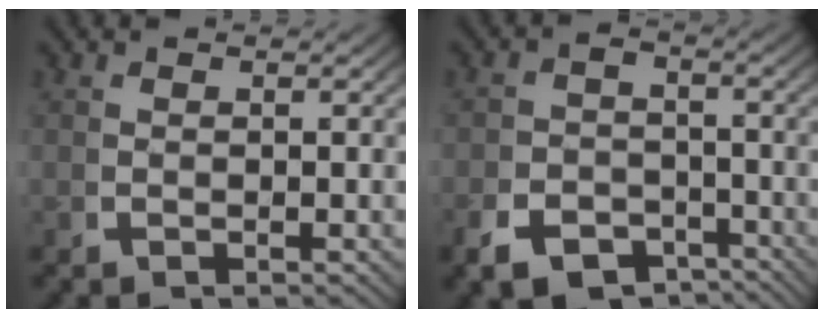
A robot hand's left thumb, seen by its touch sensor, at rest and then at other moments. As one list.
[{"total": 7.5, "force": [-4.4, 5.3, 2.9], "torque": [-0.054, -0.038, -0.067]}]